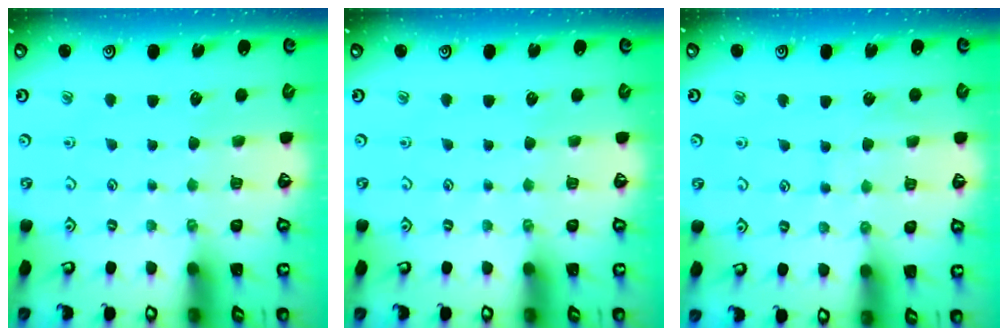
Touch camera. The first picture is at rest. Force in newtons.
{"total": 0.0}
{"total": 6.6, "press": 6.6, "slide": 0.4}